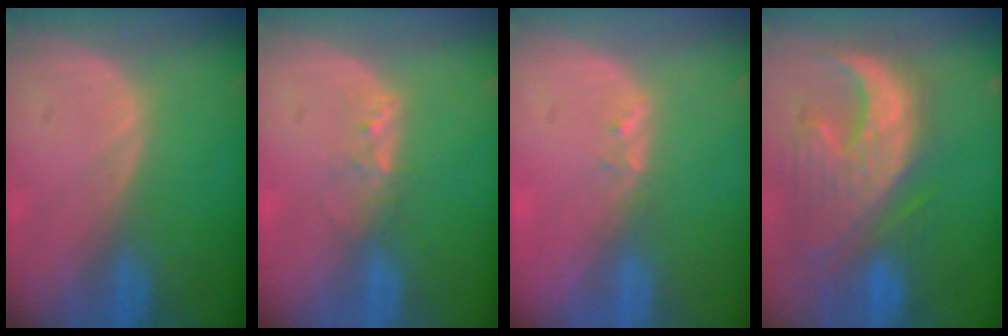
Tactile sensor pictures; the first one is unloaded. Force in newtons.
{"total": 2.0, "press": 1.9, "slide": 0.4}
{"total": 1.4, "press": 1.3, "slide": 0.7}
{"total": 12.6, "press": 11.1, "slide": 6.0}